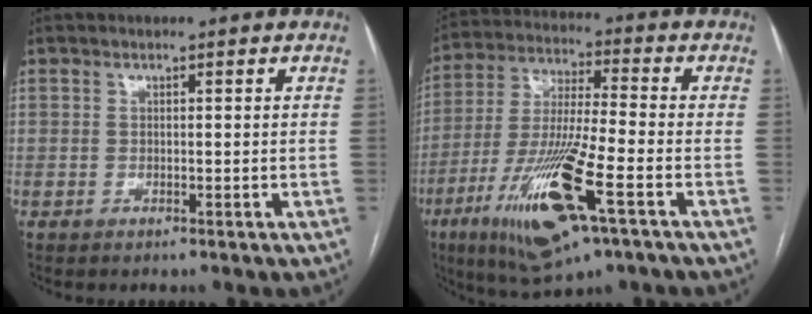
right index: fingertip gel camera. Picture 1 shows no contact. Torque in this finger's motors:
{"motor_torque": [2.14, 0.00, 0.53, 0.21]}